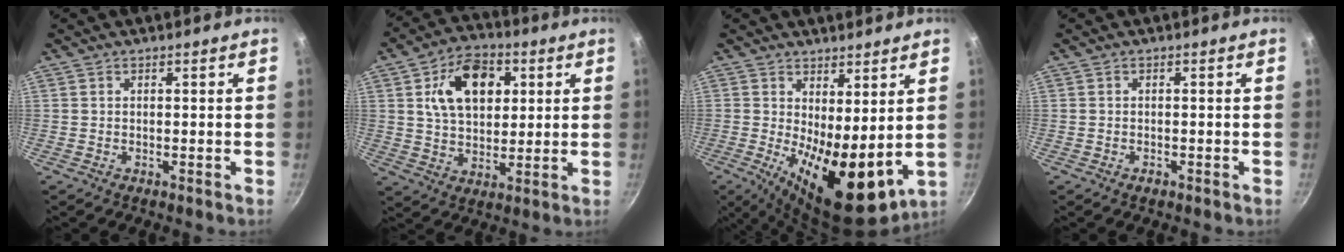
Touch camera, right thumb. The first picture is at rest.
{"total": 13.9, "force": [4.0, 9.3, 9.6], "torque": [-0.123, -0.002, 0.063]}
{"total": 14.3, "force": [0.6, 6.0, 13.0], "torque": [-0.171, -0.025, 0.024]}
{"total": 1.0, "force": [-0.6, 0.6, 0.5], "torque": [-0.010, 0.003, -0.010]}